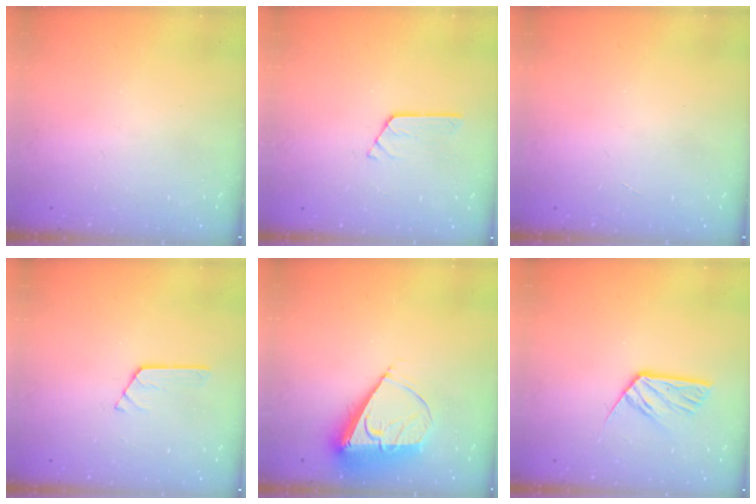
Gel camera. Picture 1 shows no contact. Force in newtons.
{"total": 3.1, "press": 3.1, "slide": 0.1}
{"total": 0.0}
{"total": 3.0, "press": 2.9, "slide": 0.4}
{"total": 10.3, "press": 10.3, "slide": 1.0}
{"total": 9.9, "press": 9.9, "slide": 0.7}